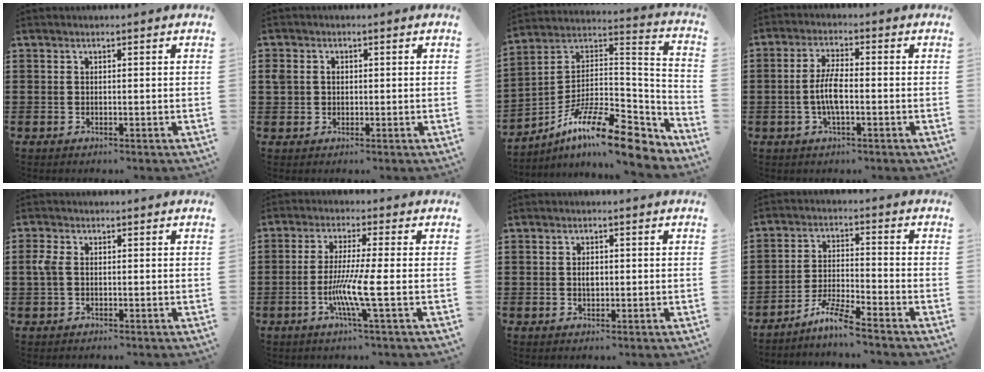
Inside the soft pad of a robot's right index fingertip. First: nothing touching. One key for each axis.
{"total": 2.1, "fx": 0.4, "fy": 1.8, "fz": 1.0, "tx": -0.025, "ty": 0.010, "tz": 0.005}
{"total": 15.1, "fx": -10.4, "fy": 3.7, "fz": 10.3, "tx": -0.183, "ty": 0.024, "tz": -0.183}
{"total": 5.2, "fx": -1.1, "fy": 1.3, "fz": 4.9, "tx": -0.116, "ty": -0.008, "tz": -0.029}
{"total": 2.7, "fx": 0.0, "fy": 1.6, "fz": 2.2, "tx": -0.069, "ty": -0.001, "tz": -0.009}
{"total": 7.5, "fx": -2.0, "fy": -0.2, "fz": 7.2, "tx": -0.145, "ty": -0.021, "tz": -0.041}
{"total": 1.7, "fx": 0.0, "fy": 0.8, "fz": 1.4, "tx": -0.031, "ty": 0.003, "tz": -0.001}
{"total": 5.8, "fx": -5.0, "fy": -0.3, "fz": 2.9, "tx": -0.071, "ty": -0.013, "tz": -0.099}